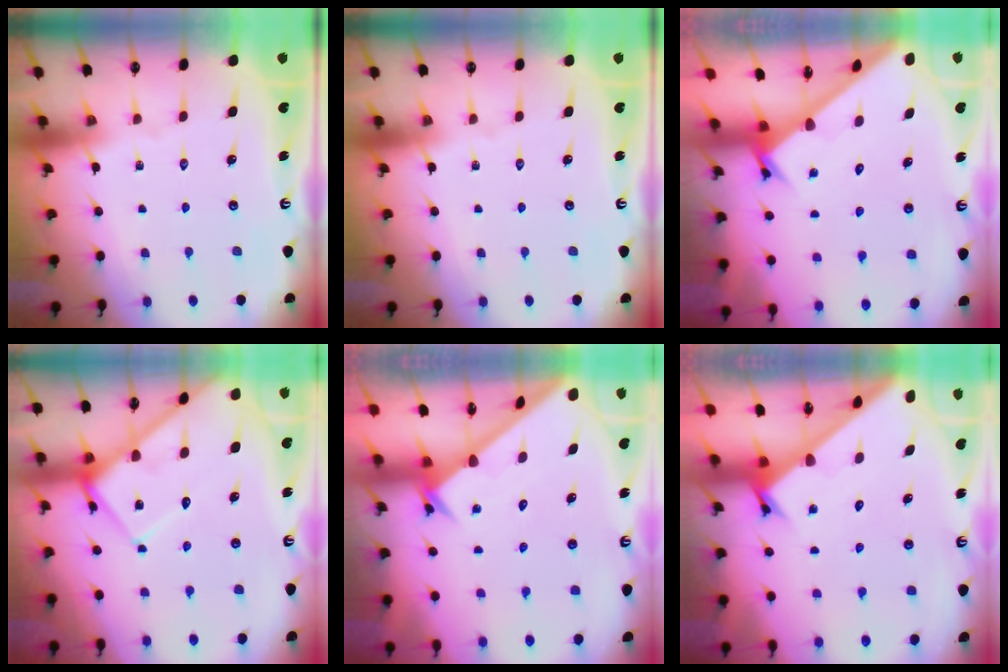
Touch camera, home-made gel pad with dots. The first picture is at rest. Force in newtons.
{"total": 0.0}
{"total": 2.7, "press": 2.7, "slide": 0.2}
{"total": 9.7, "press": 9.7, "slide": 1.0}
{"total": 2.4, "press": 2.4, "slide": 0.2}
{"total": 2.2, "press": 2.2, "slide": 0.2}